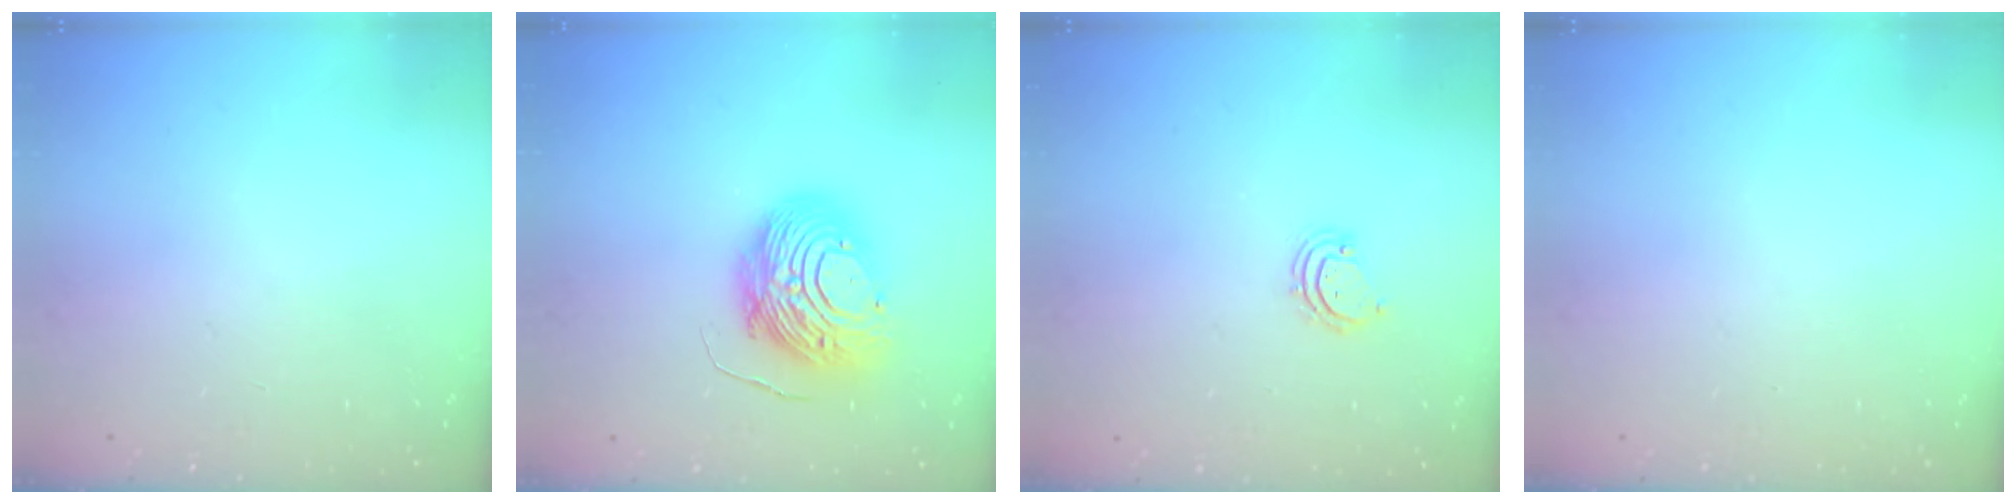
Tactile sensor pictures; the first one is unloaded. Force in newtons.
{"total": 12.8, "press": 12.7, "slide": 1.1}
{"total": 3.7, "press": 3.6, "slide": 0.5}
{"total": 0.0}